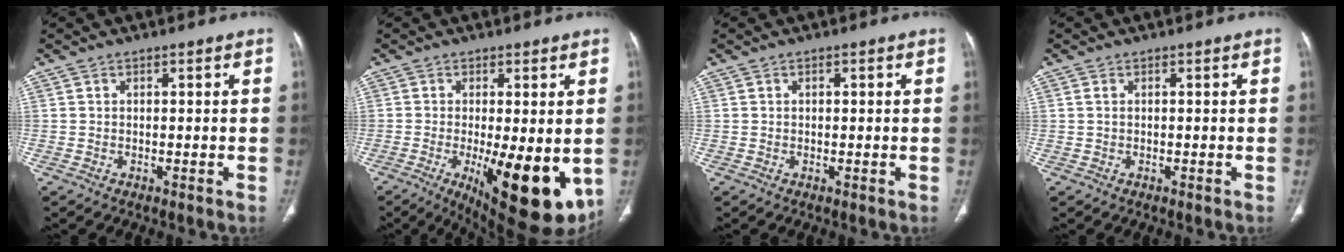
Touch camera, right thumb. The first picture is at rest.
{"total": 17.0, "force": [-3.8, 5.9, 15.4], "torque": [-0.188, -0.027, -0.033]}
{"total": 0.6, "force": [0.1, 0.5, 0.4], "torque": [-0.005, 0.000, 0.001]}
{"total": 0.7, "force": [0.2, 0.4, 0.5], "torque": [-0.015, 0.005, 0.005]}